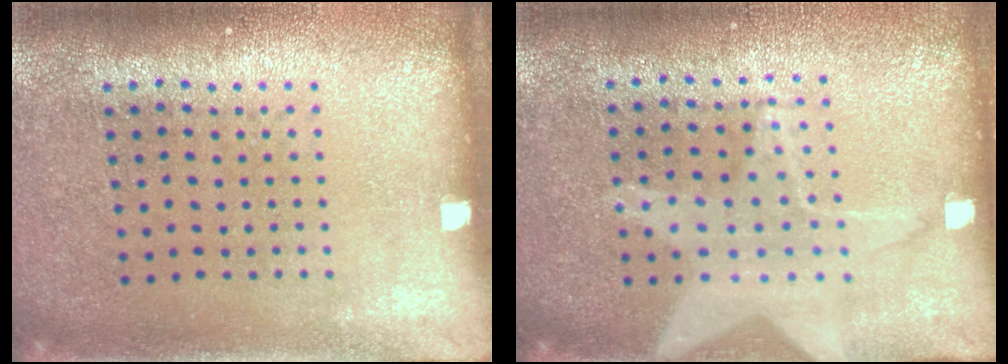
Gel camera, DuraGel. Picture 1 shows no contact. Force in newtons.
{"total": 1.2, "press": 1.2, "slide": 0.2}